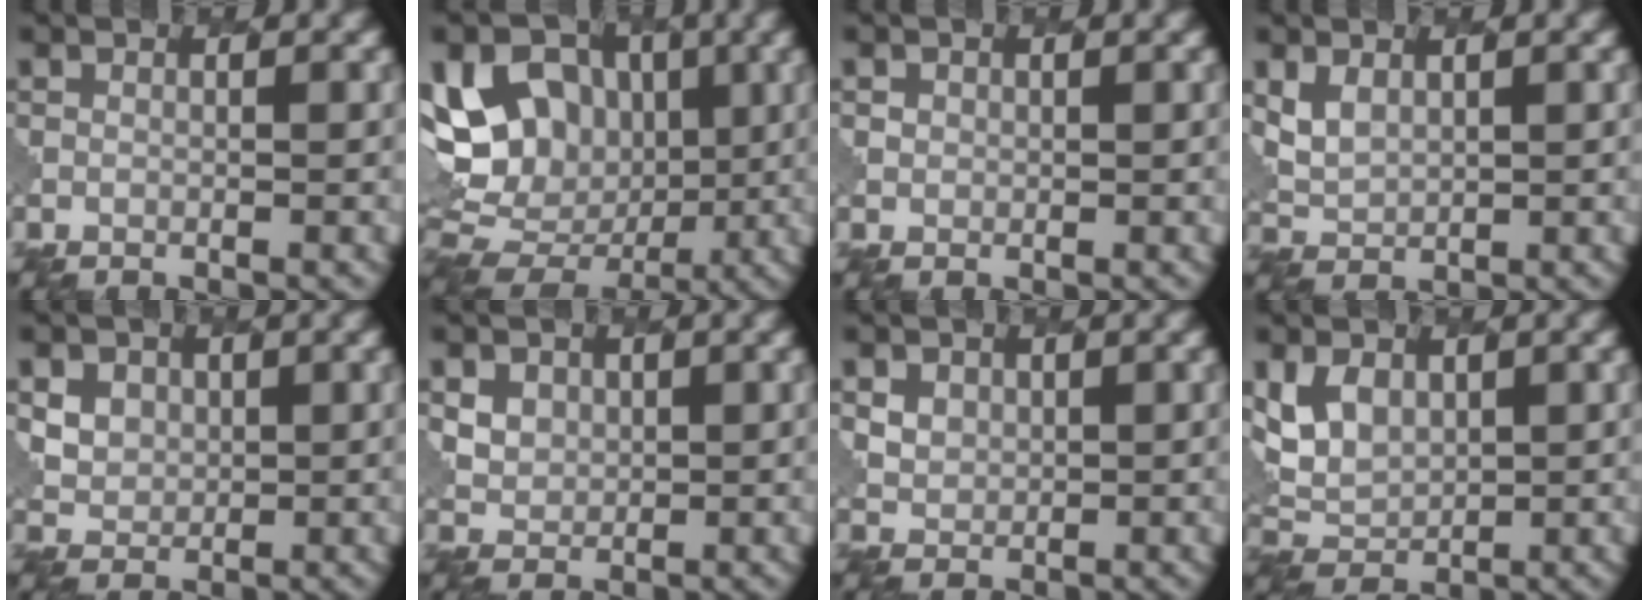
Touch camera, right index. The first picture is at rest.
{"total": 13.6, "force": [2.5, 11.1, 7.5], "torque": [-0.138, 0.024, 0.041]}
{"total": 1.0, "force": [0.5, 0.9, -0.1], "torque": [0.008, -0.002, 0.007]}
{"total": 2.5, "force": [1.4, 1.8, 1.1], "torque": [-0.031, -0.001, 0.030]}
{"total": 6.0, "force": [2.9, 4.6, 2.4], "torque": [-0.058, 0.016, 0.042]}
{"total": 4.9, "force": [2.5, 3.7, 1.9], "torque": [-0.048, 0.011, 0.041]}
{"total": 3.3, "force": [1.9, 2.5, 1.1], "torque": [-0.034, 0.009, 0.036]}
{"total": 4.3, "force": [1.4, 3.3, 2.5], "torque": [-0.055, -0.004, 0.026]}